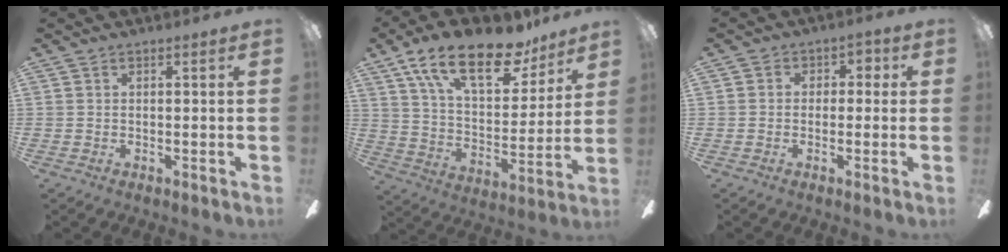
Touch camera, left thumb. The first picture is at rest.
{"total": 22.0, "force": [14.7, 9.2, 13.4], "torque": [-0.216, -0.083, 0.254]}
{"total": 3.0, "force": [-1.0, 2.7, 1.0], "torque": [-0.020, 0.019, -0.019]}